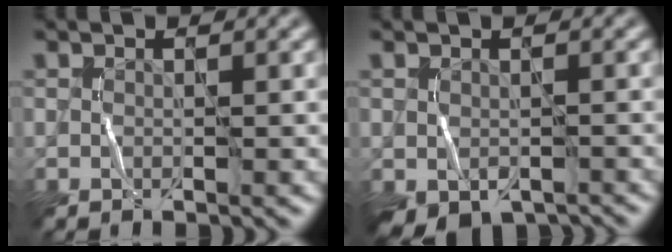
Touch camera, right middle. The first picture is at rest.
{"total": 3.1, "force": [-1.7, 1.8, 1.8], "torque": [-0.031, -0.017, -0.021]}